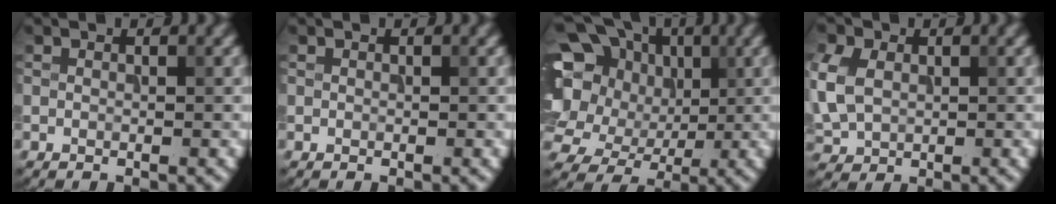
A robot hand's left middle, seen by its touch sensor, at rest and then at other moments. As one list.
[{"total": 0.0}, {"total": 14.4, "force": [3.5, 12.2, 6.9], "torque": [-0.170, 0.042, 0.045]}, {"total": 6.2, "force": [0.8, 4.8, 3.9], "torque": [-0.124, 0.014, 0.016]}]